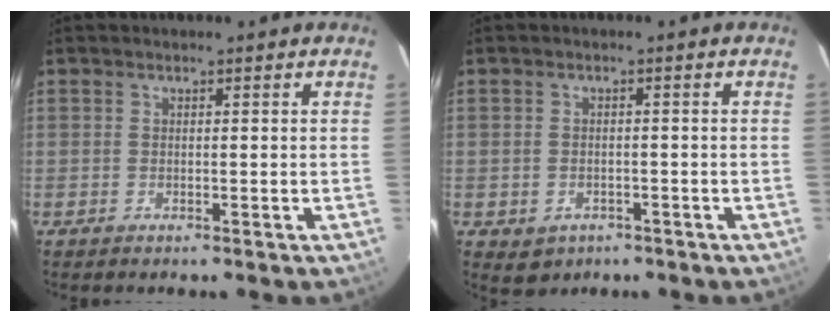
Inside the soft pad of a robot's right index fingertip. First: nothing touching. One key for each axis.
{"total": 3.7, "fx": -1.6, "fy": 3.1, "fz": 1.2, "tx": -0.030, "ty": 0.001, "tz": -0.012}